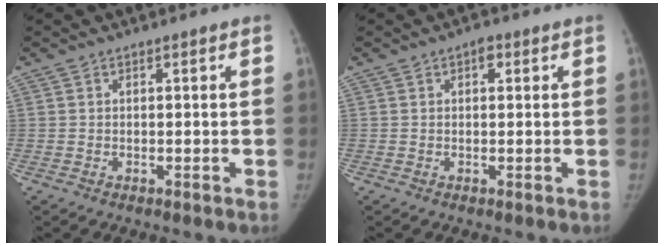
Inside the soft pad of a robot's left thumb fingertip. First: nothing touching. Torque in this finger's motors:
{"motor_torque": [0.28, -0.01, 0.52, -0.42, 0.11]}